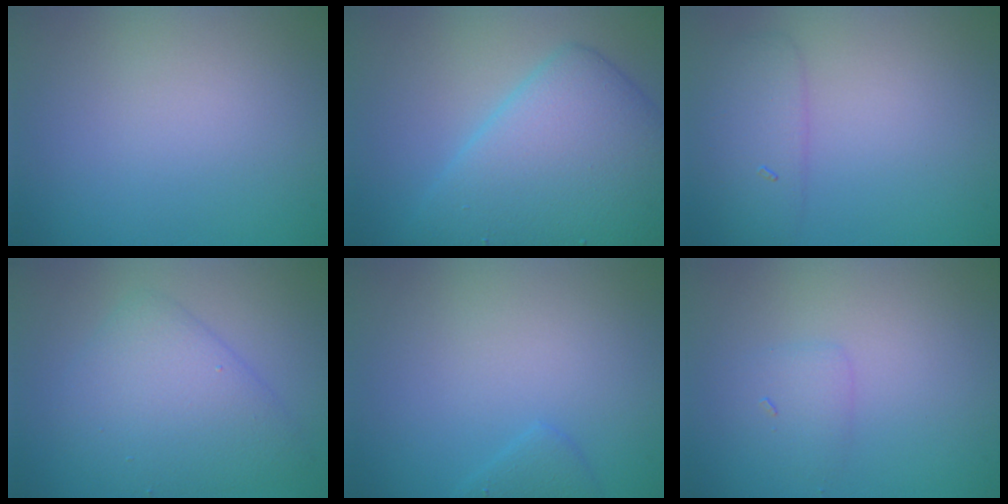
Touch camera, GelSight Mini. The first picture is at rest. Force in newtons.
{"total": 8.7, "press": 8.7, "slide": 0.1}
{"total": 3.0, "press": 3.0, "slide": 0.2}
{"total": 5.3, "press": 5.3, "slide": 0.3}
{"total": 1.2, "press": 1.2, "slide": 0.2}
{"total": 1.5, "press": 1.5, "slide": 0.2}